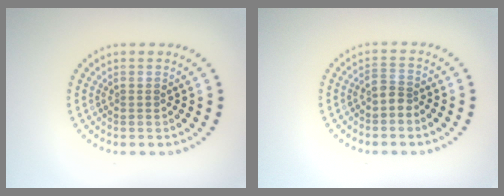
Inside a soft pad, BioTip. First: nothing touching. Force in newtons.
{"total": 1.6, "press": 1.2, "slide": 1.1}